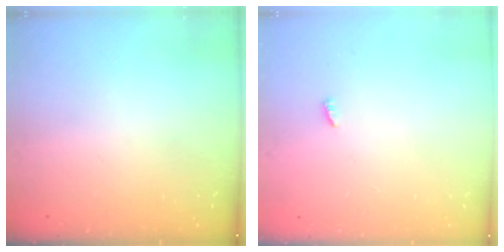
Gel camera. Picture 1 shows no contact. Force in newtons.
{"total": 1.9, "press": 1.9, "slide": 0.3}